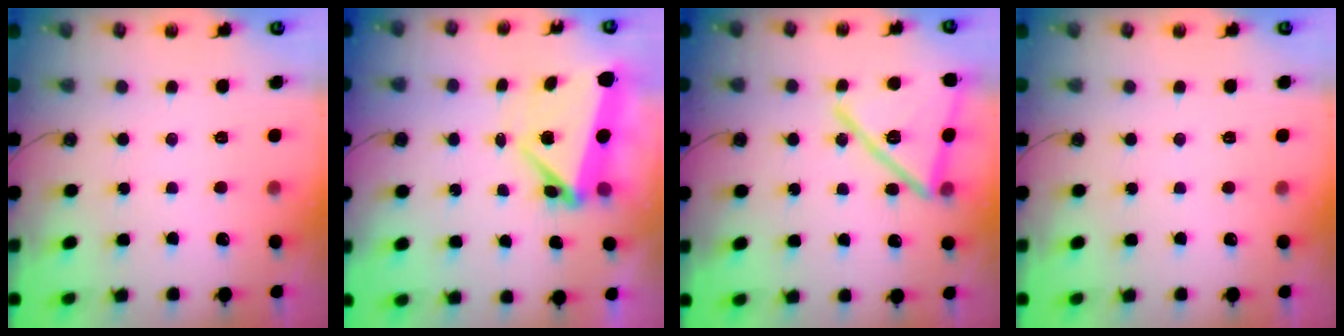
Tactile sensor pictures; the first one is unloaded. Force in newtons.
{"total": 7.5, "press": 5.7, "slide": 4.8}
{"total": 20.3, "press": 20.2, "slide": 2.3}
{"total": 0.0}